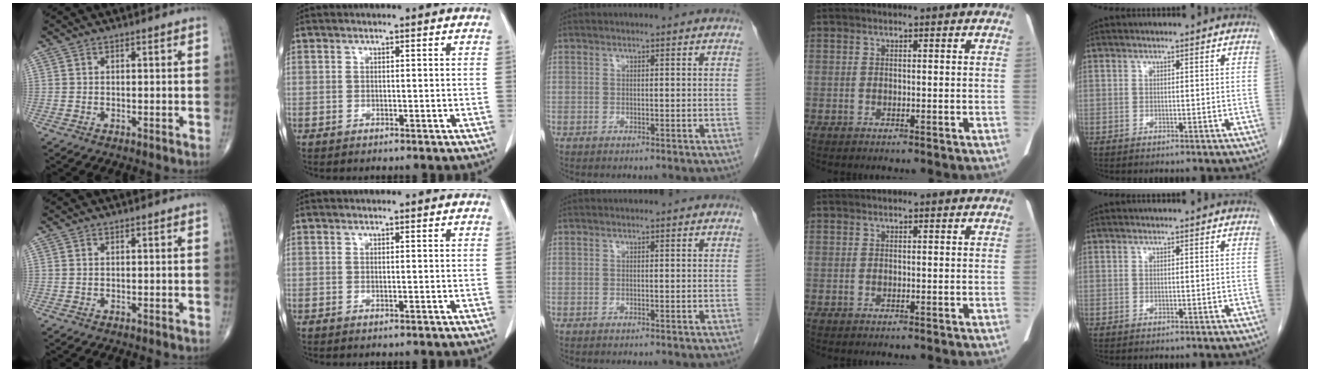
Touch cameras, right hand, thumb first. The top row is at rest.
{}